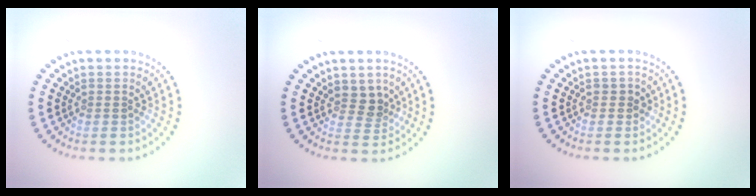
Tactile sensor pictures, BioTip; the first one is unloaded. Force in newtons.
{"total": 2.1, "press": 1.6, "slide": 1.3}
{"total": 0.8, "press": 0.8, "slide": 0.2}